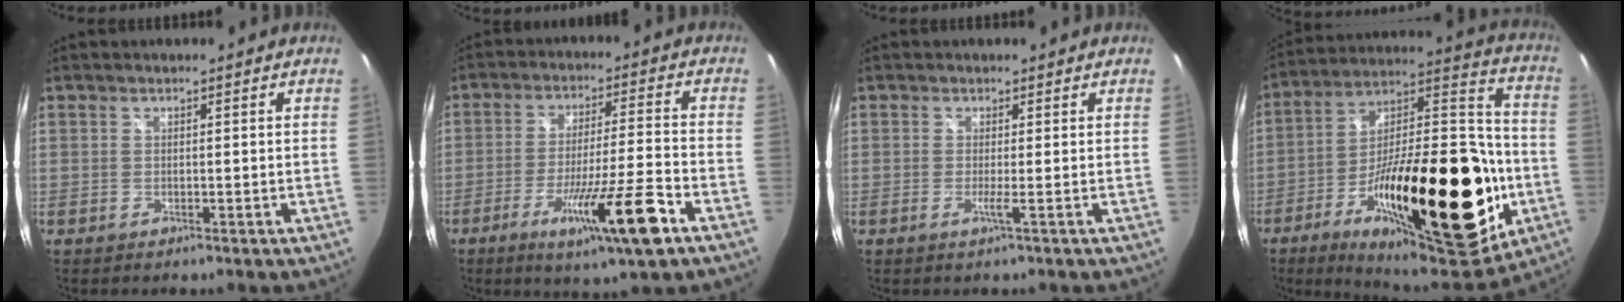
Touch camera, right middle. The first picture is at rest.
{"total": 14.2, "force": [-7.6, 0.2, 12.0], "torque": [-0.223, -0.033, -0.128]}
{"total": 1.2, "force": [-0.2, -0.5, 1.0], "torque": [-0.017, -0.007, -0.007]}
{"total": 36.3, "force": [-12.5, 14.1, 31.1], "torque": [-0.490, 0.008, -0.198]}